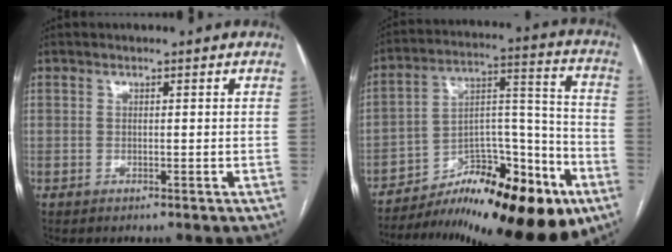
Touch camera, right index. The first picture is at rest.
{"total": 23.4, "force": [-16.1, 6.1, 15.9], "torque": [-0.172, 0.031, -0.244]}